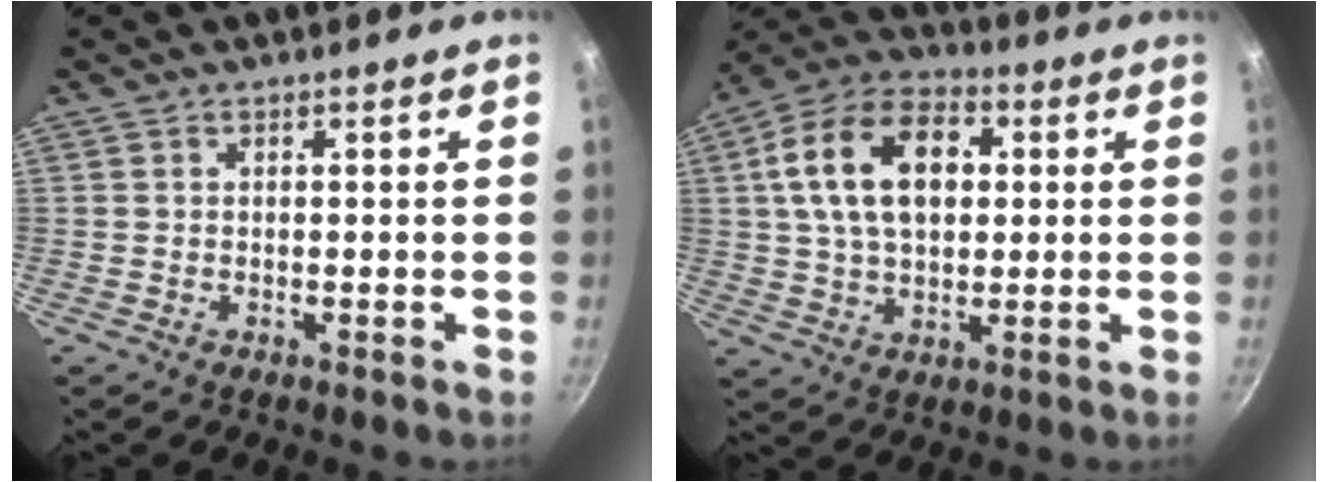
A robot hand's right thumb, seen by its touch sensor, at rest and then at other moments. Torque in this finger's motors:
{"motor_torque": [0.58, 3.79, 1.56, -0.41, 0.20]}